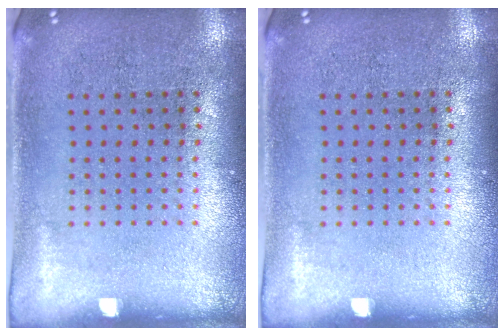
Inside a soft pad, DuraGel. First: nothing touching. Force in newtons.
{"total": 0.0}